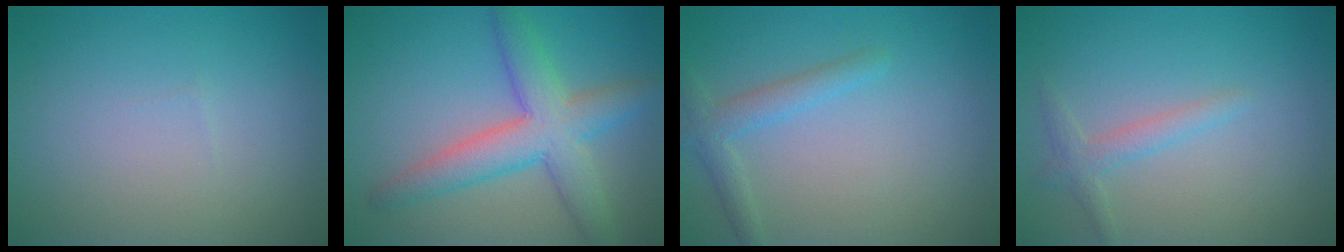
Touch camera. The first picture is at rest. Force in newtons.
{"total": 6.2, "press": 6.2, "slide": 0.2}
{"total": 2.2, "press": 2.2, "slide": 0.0}
{"total": 1.7, "press": 1.7, "slide": 0.1}